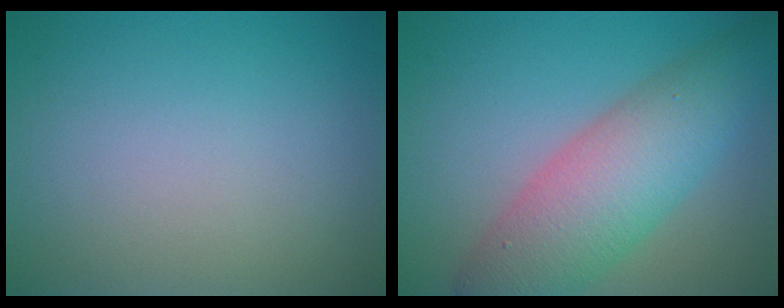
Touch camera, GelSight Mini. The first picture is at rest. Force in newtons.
{"total": 8.0, "press": 8.0, "slide": 0.2}